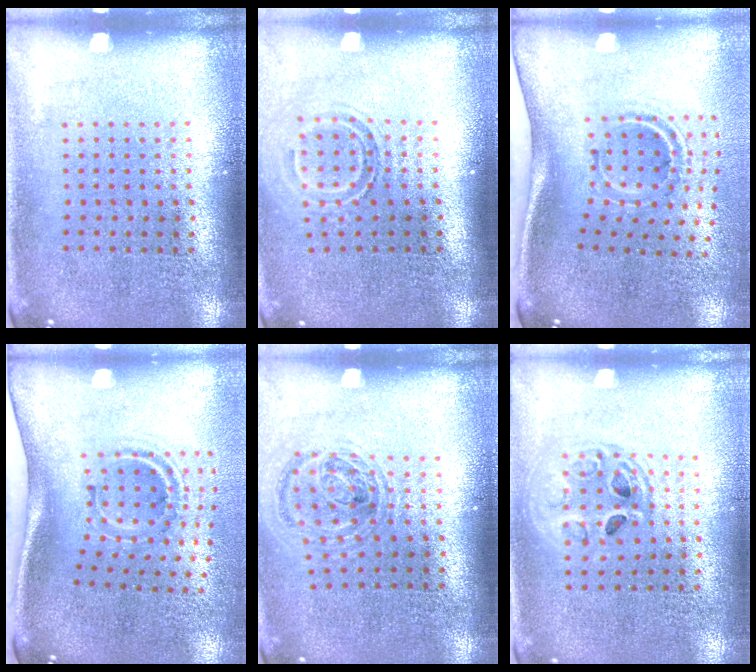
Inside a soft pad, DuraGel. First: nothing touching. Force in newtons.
{"total": 1.7, "press": 1.2, "slide": 1.2}
{"total": 2.2, "press": 1.2, "slide": 1.9}
{"total": 2.2, "press": 1.2, "slide": 1.8}
{"total": 0.9, "press": 0.9, "slide": 0.2}
{"total": 1.5, "press": 1.3, "slide": 0.7}